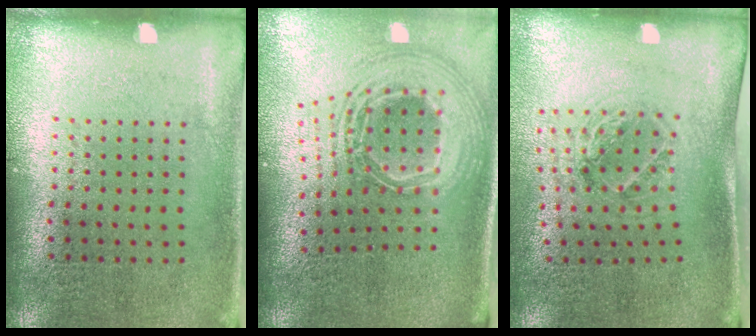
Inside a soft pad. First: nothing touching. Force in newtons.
{"total": 2.8, "press": 1.9, "slide": 2.0}
{"total": 1.2, "press": 1.1, "slide": 0.5}